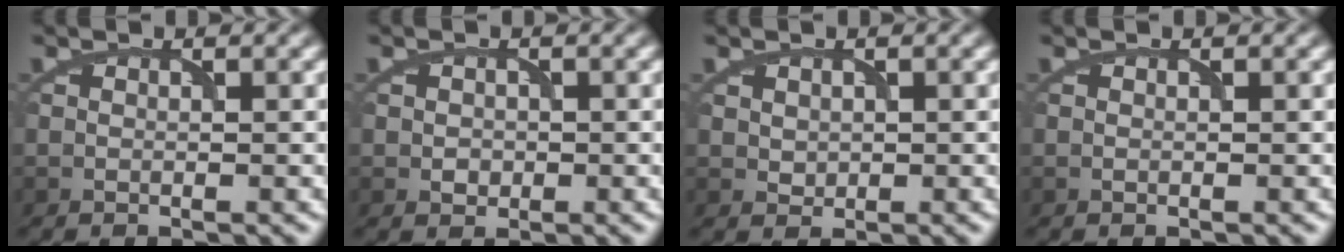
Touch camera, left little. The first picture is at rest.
{"total": 1.2, "force": [-0.1, 1.1, 0.5], "torque": [-0.008, -0.004, -0.001]}
{"total": 1.1, "force": [0.4, 1.0, 0.4], "torque": [-0.009, -0.002, 0.014]}
{"total": 0.0}